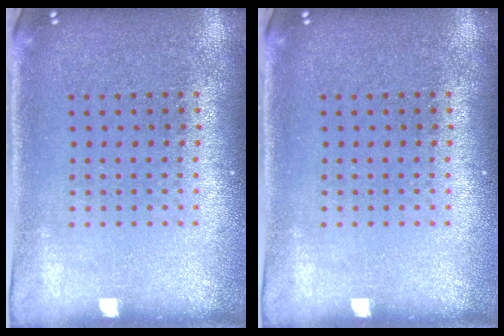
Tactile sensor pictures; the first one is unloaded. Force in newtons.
{"total": 0.0}